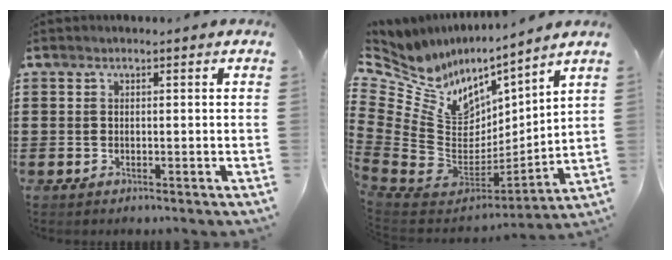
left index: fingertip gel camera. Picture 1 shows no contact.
{"total": 8.1, "force": [4.6, 6.1, 2.9], "torque": [-0.125, -0.068, 0.081]}